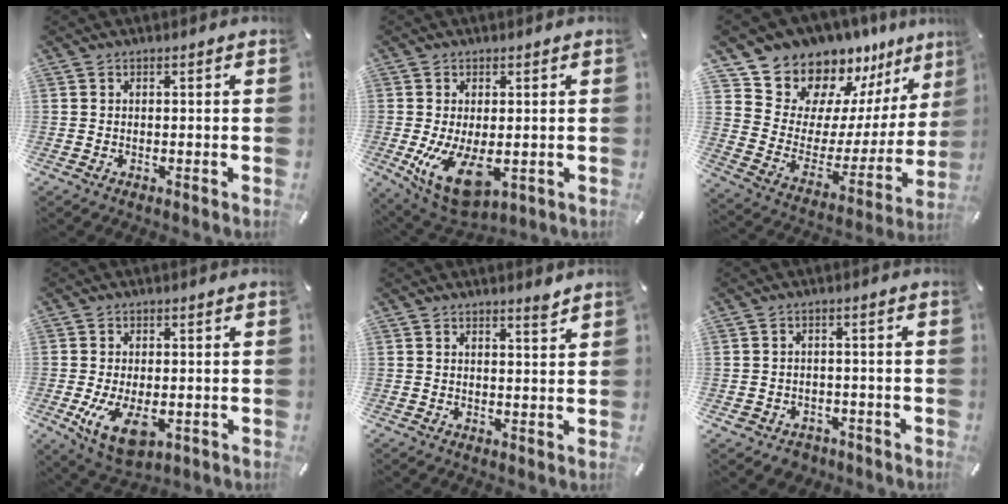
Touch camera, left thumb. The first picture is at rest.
{"total": 10.8, "force": [-1.5, 5.9, 9.0], "torque": [-0.164, -0.021, -0.020]}
{"total": 14.6, "force": [13.4, 5.8, -0.7], "torque": [-0.006, -0.156, 0.244]}
{"total": 8.6, "force": [-1.7, 5.0, 6.8], "torque": [-0.132, -0.011, -0.027]}
{"total": 2.2, "force": [2.1, 0.2, 0.5], "torque": [0.003, -0.018, 0.035]}
{"total": 3.4, "force": [-2.1, 2.6, 0.5], "torque": [-0.008, 0.011, -0.041]}